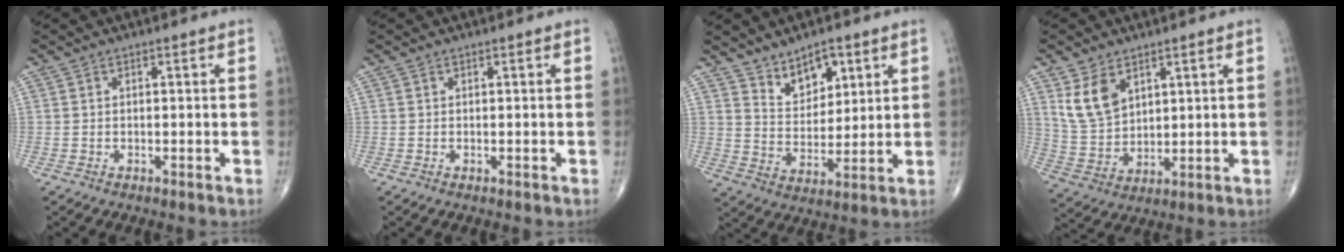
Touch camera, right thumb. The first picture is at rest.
{"total": 0.0}
{"total": 8.1, "force": [5.2, 4.6, 4.1], "torque": [-0.040, -0.042, 0.098]}
{"total": 8.6, "force": [4.5, 5.4, 5.0], "torque": [-0.082, -0.020, 0.103]}